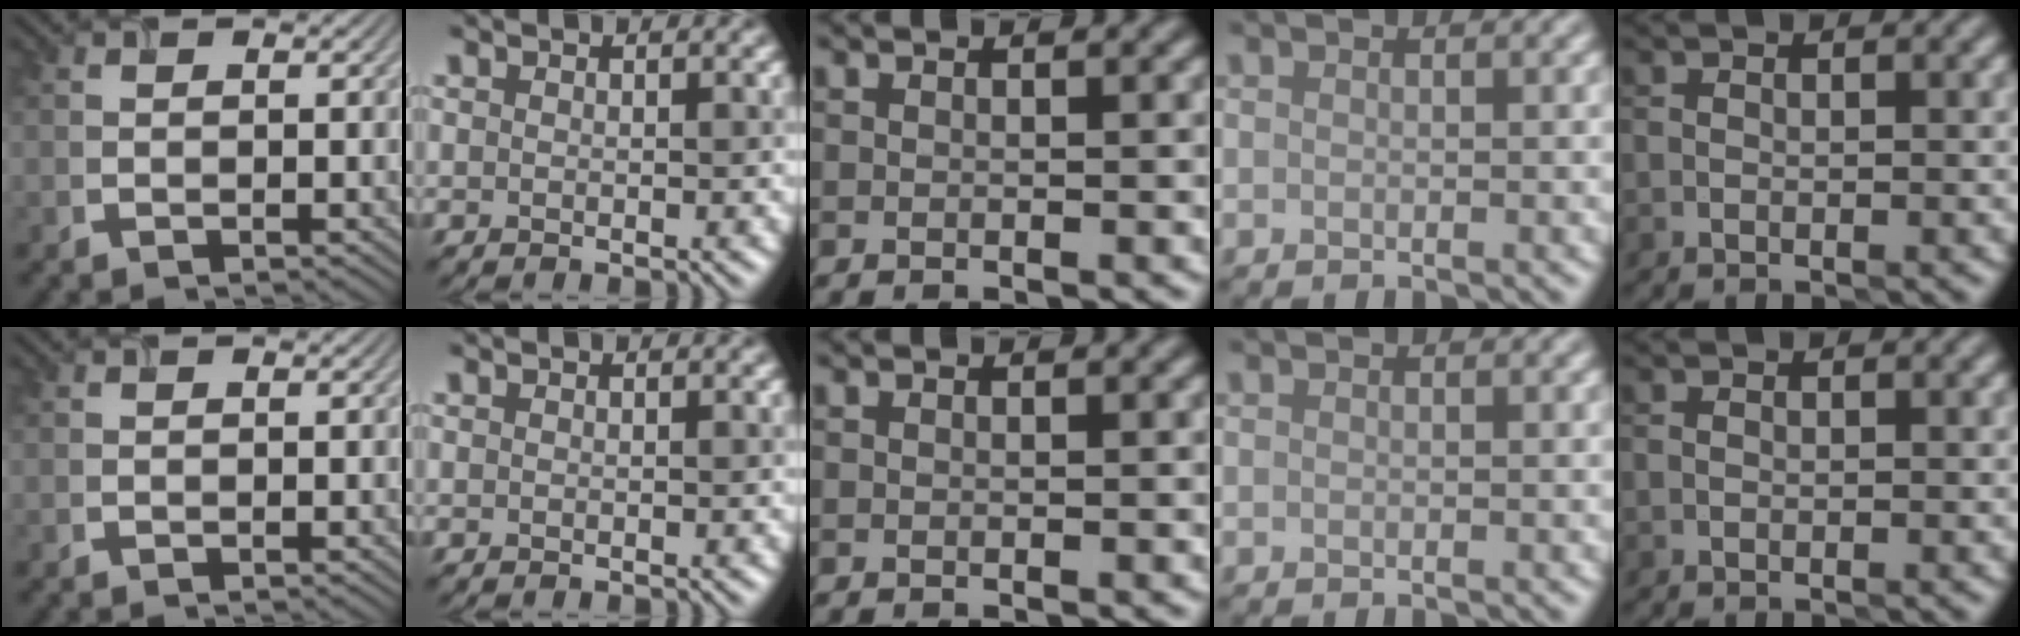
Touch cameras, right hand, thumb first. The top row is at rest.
{}